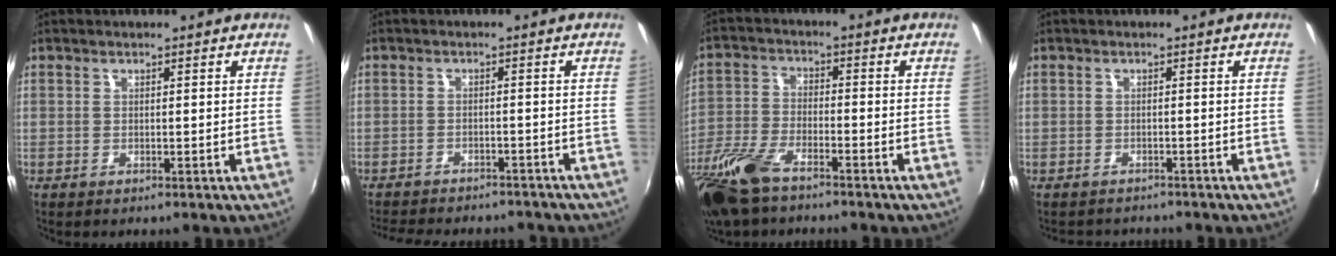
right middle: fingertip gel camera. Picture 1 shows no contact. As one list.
[{"total": 12.7, "force": [-11.1, 3.7, 4.8], "torque": [-0.109, -0.013, -0.153]}, {"total": 12.6, "force": [-8.8, 4.5, 7.8], "torque": [-0.183, -0.025, -0.181]}, {"total": 2.7, "force": [-2.3, 1.4, 0.1], "torque": [-0.007, 0.003, -0.037]}]